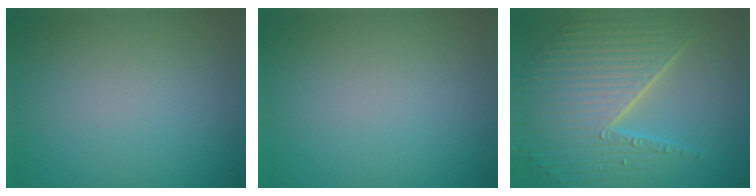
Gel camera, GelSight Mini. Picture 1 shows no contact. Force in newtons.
{"total": 0.0}
{"total": 10.1, "press": 6.5, "slide": 7.7}